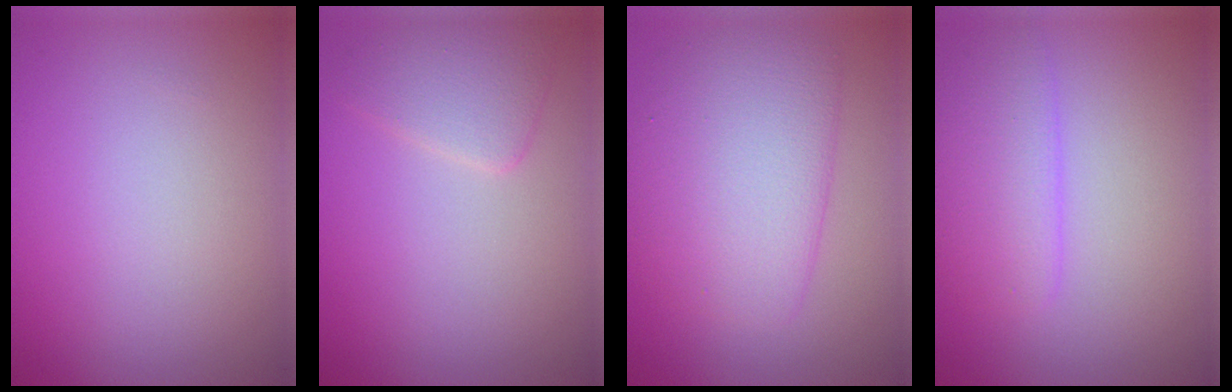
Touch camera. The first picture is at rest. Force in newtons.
{"total": 2.4, "press": 2.4, "slide": 0.1}
{"total": 6.3, "press": 6.3, "slide": 0.2}
{"total": 3.4, "press": 3.4, "slide": 0.1}